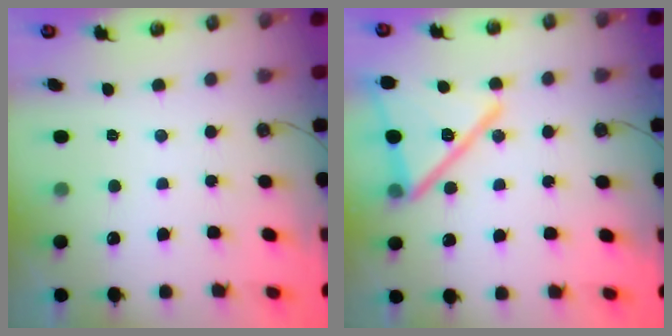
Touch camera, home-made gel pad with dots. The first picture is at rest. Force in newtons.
{"total": 20.4, "press": 18.7, "slide": 8.2}